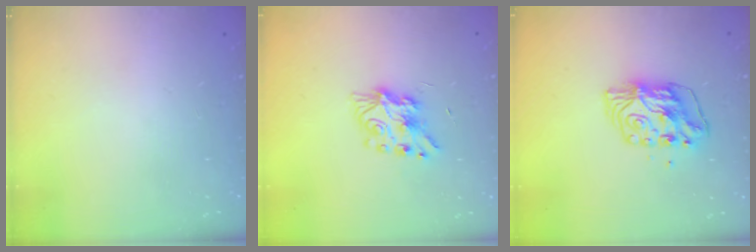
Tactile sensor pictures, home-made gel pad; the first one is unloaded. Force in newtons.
{"total": 7.6, "press": 7.6, "slide": 0.6}
{"total": 7.0, "press": 7.0, "slide": 0.6}